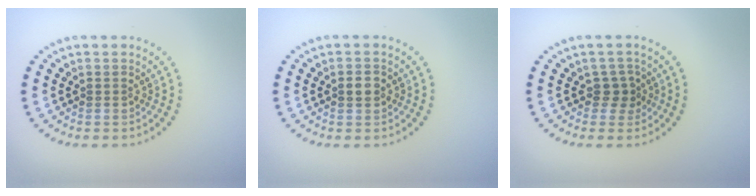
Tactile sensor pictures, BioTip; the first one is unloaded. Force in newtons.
{"total": 1.2, "press": 1.1, "slide": 0.4}
{"total": 1.6, "press": 1.2, "slide": 1.0}